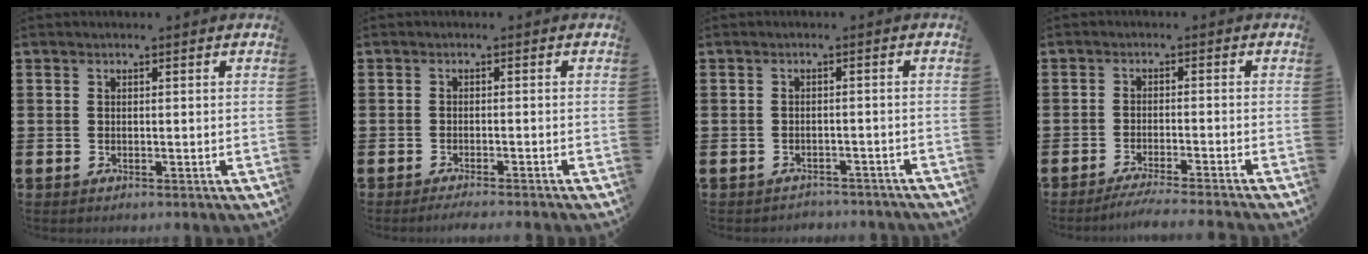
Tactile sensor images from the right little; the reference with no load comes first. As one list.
[{"total": 1.2, "force": [-1.1, -0.2, 0.4], "torque": [-0.005, 0.000, -0.022]}, {"total": 1.3, "force": [-1.3, 0.1, -0.1], "torque": [-0.003, 0.002, -0.029]}, {"total": 2.5, "force": [-2.3, -0.3, 1.1], "torque": [-0.017, 0.000, -0.043]}]